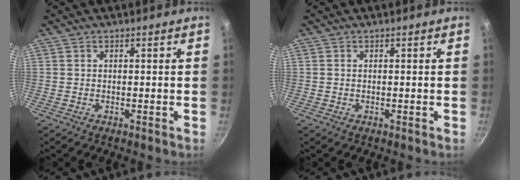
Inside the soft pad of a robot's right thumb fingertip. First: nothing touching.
{"total": 0.0}